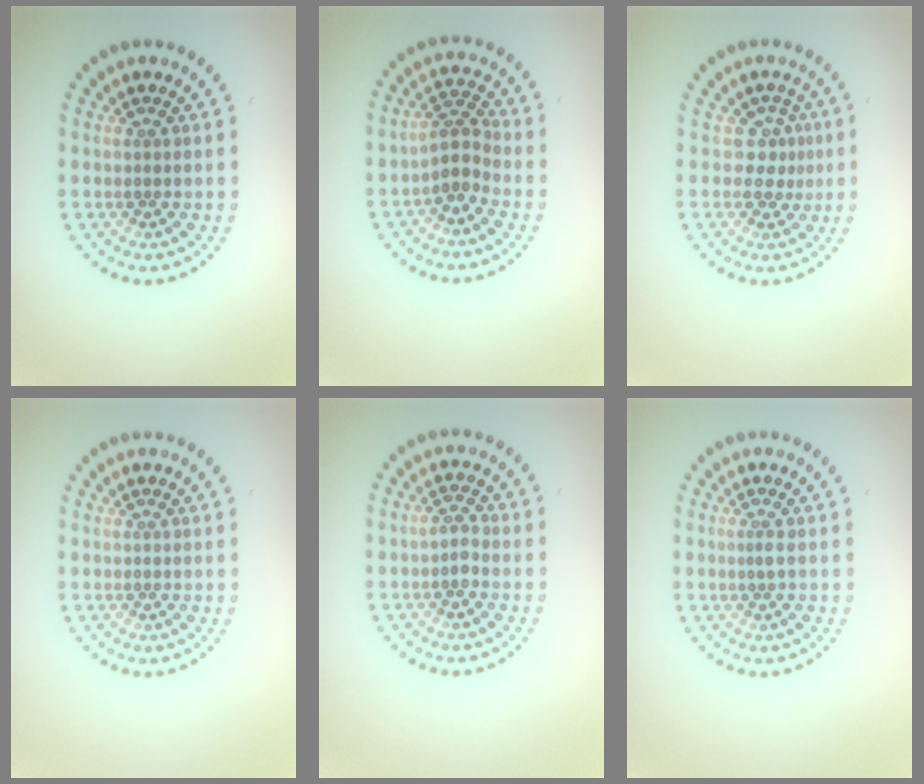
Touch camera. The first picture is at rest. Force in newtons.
{"total": 2.6, "press": 2.0, "slide": 1.6}
{"total": 2.1, "press": 1.4, "slide": 1.5}
{"total": 0.0}
{"total": 1.3, "press": 1.2, "slide": 0.5}
{"total": 0.9, "press": 0.6, "slide": 0.7}